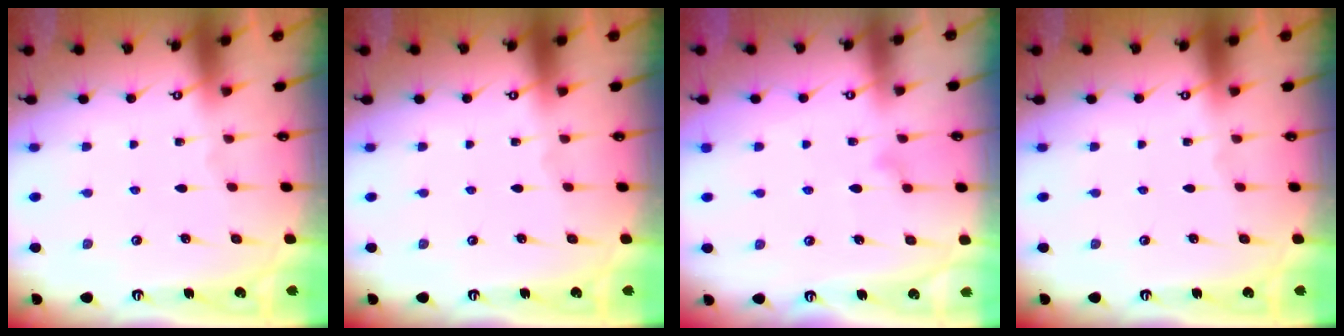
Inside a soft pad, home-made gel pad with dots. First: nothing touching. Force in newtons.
{"total": 0.0}
{"total": 7.7, "press": 7.7, "slide": 0.3}
{"total": 0.0}